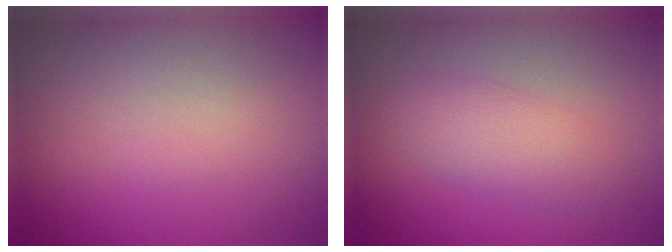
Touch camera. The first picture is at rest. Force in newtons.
{"total": 3.0, "press": 3.0, "slide": 0.0}